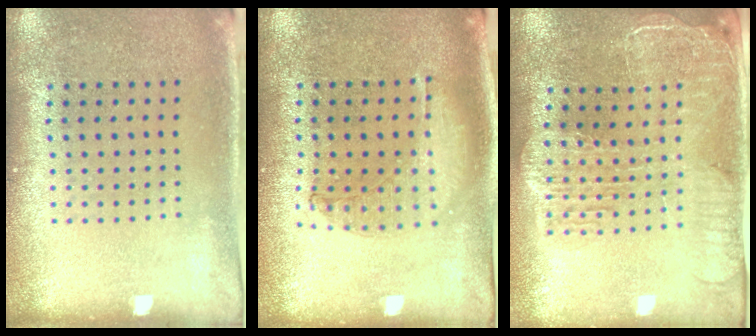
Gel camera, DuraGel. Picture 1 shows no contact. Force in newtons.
{"total": 1.0, "press": 1.0, "slide": 0.2}
{"total": 2.3, "press": 2.0, "slide": 1.1}